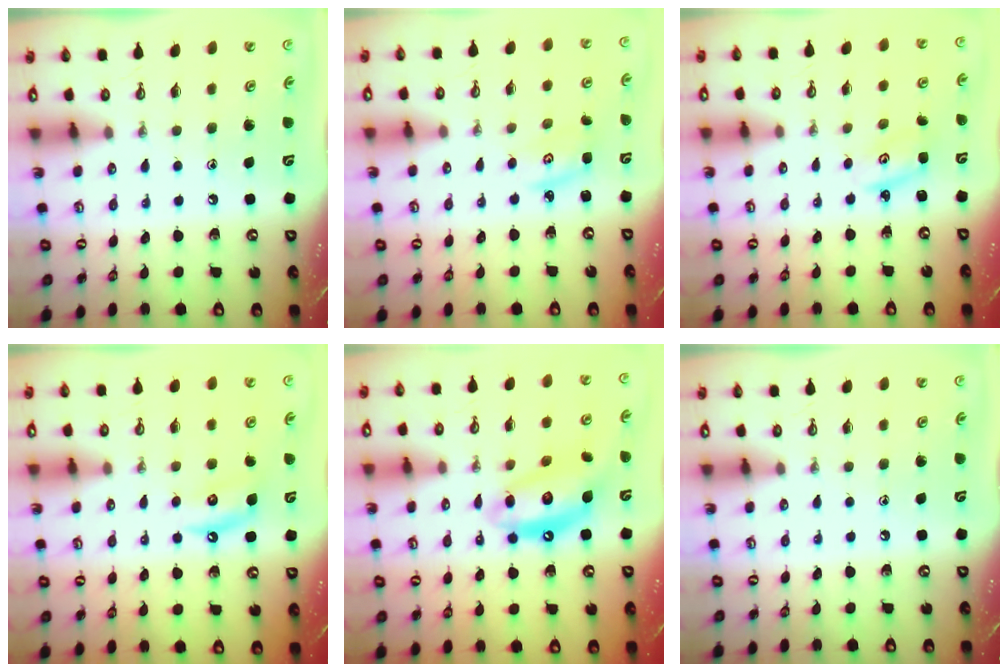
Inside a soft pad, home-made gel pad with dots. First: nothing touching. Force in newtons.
{"total": 2.8, "press": 2.8, "slide": 0.4}
{"total": 2.6, "press": 2.6, "slide": 0.1}
{"total": 4.3, "press": 4.3, "slide": 0.4}
{"total": 12.7, "press": 12.7, "slide": 1.3}
{"total": 0.0}